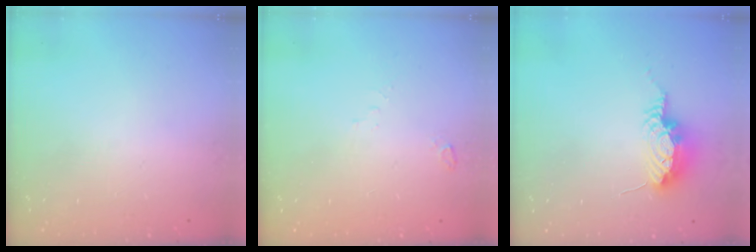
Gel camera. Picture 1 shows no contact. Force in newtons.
{"total": 3.0, "press": 2.1, "slide": 2.1}
{"total": 8.3, "press": 8.0, "slide": 2.2}